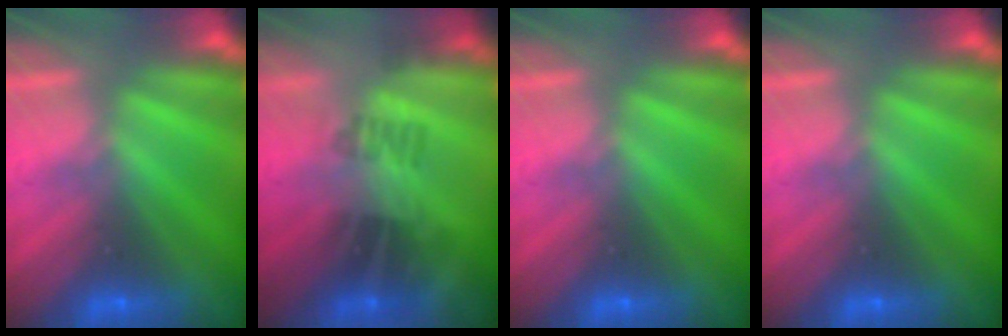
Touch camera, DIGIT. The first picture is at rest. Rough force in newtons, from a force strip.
{"total": 2.3}
{"total": 0.0}
{"total": 0.0}